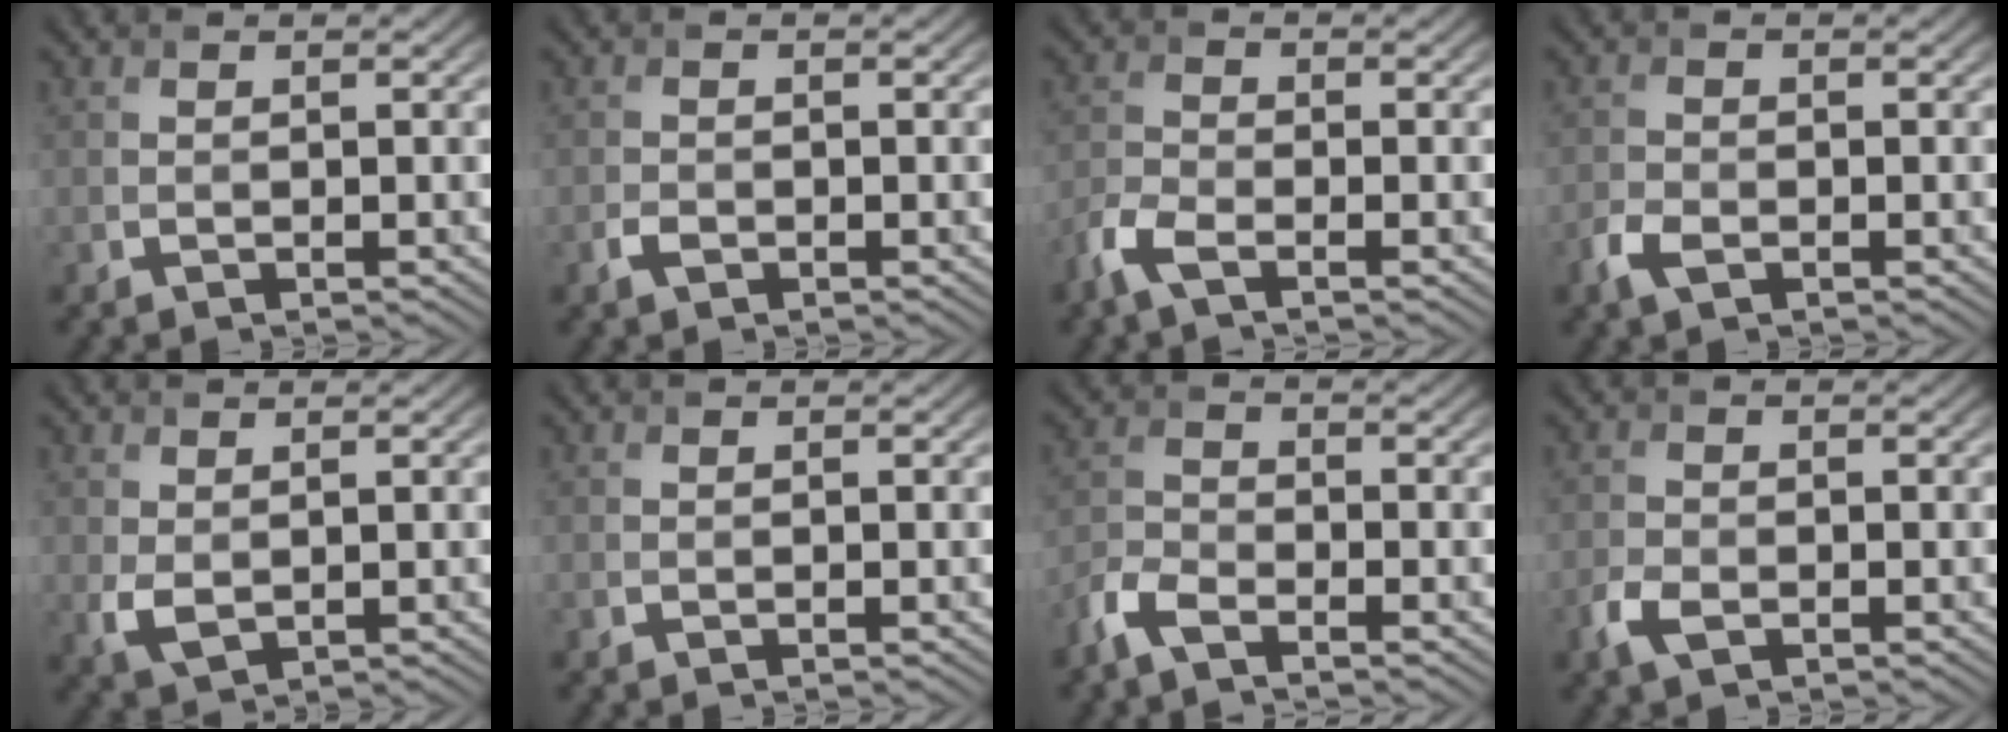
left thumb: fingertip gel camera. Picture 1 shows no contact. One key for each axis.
{"total": 1.4, "fx": -0.8, "fy": 0.9, "fz": 0.8, "tx": -0.018, "ty": -0.002, "tz": -0.017}
{"total": 3.7, "fx": -2.5, "fy": 1.2, "fz": 2.5, "tx": -0.066, "ty": -0.007, "tz": -0.065}
{"total": 2.7, "fx": -1.5, "fy": 1.4, "fz": 1.7, "tx": -0.041, "ty": -0.004, "tz": -0.036}
{"total": 2.4, "fx": 0.3, "fy": 1.6, "fz": 1.8, "tx": -0.045, "ty": -0.006, "tz": 0.012}
{"total": 0.0}
{"total": 3.9, "fx": -3.0, "fy": 1.3, "fz": 2.2, "tx": -0.055, "ty": -0.006, "tz": -0.078}
{"total": 2.9, "fx": -1.5, "fy": 1.6, "fz": 1.9, "tx": -0.047, "ty": -0.005, "tz": -0.035}